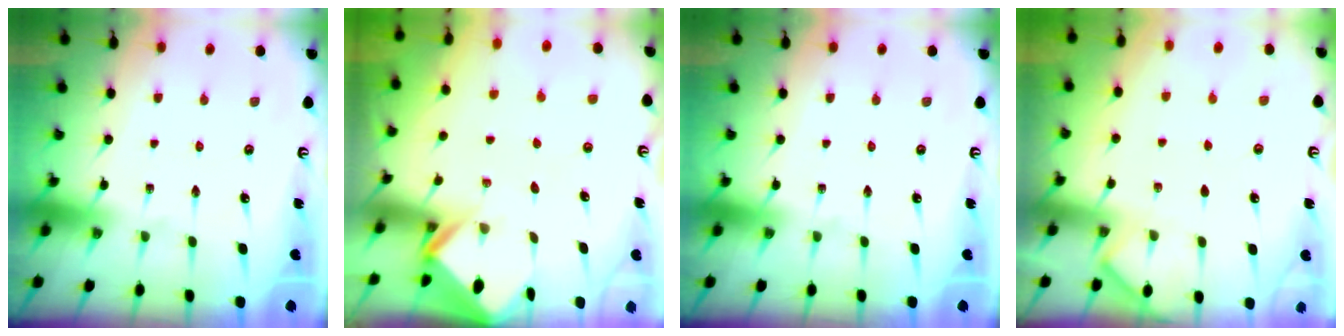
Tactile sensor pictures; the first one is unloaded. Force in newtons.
{"total": 2.7, "press": 2.7, "slide": 0.1}
{"total": 0.0}
{"total": 3.5, "press": 3.4, "slide": 0.5}